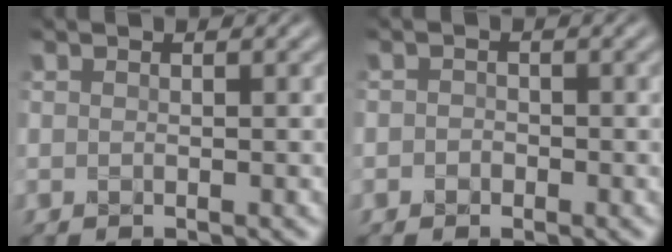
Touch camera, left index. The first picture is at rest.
{"total": 0.7, "force": [-0.4, 0.6, 0.0], "torque": [0.001, 0.004, -0.010]}